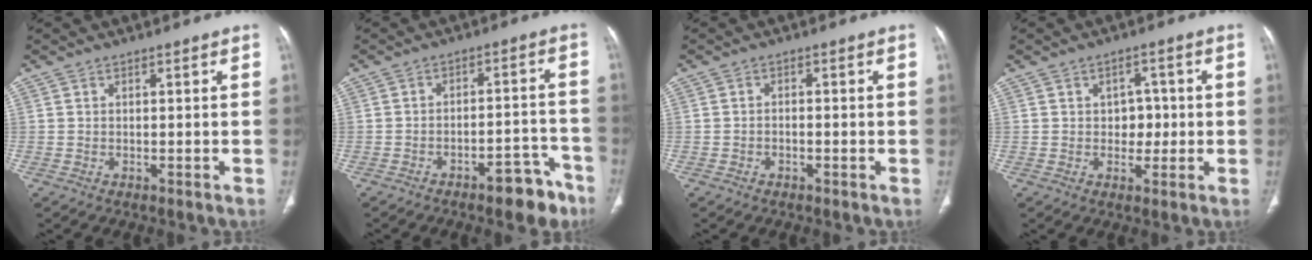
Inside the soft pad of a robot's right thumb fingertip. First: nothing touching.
{"total": 8.6, "force": [-5.8, 3.4, 5.4], "torque": [-0.050, 0.049, -0.075]}
{"total": 1.0, "force": [-0.5, 0.7, 0.6], "torque": [-0.007, 0.005, -0.009]}
{"total": 4.3, "force": [0.2, 3.3, 2.7], "torque": [-0.005, 0.004, -0.001]}